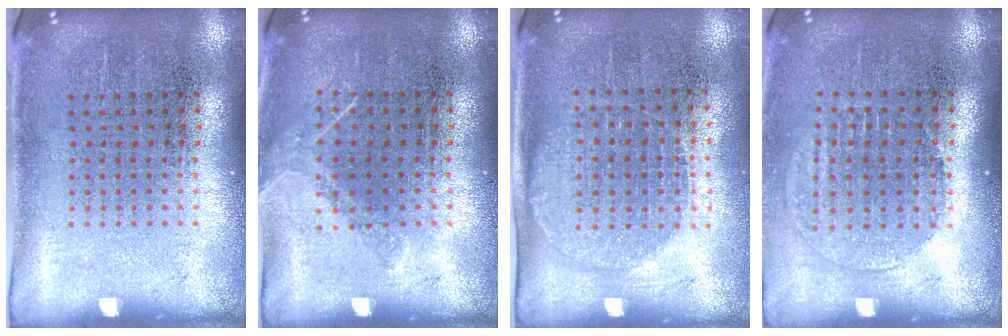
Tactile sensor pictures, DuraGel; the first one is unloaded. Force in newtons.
{"total": 0.9, "press": 0.9, "slide": 0.4}
{"total": 1.1, "press": 1.0, "slide": 0.5}
{"total": 1.3, "press": 1.1, "slide": 0.5}